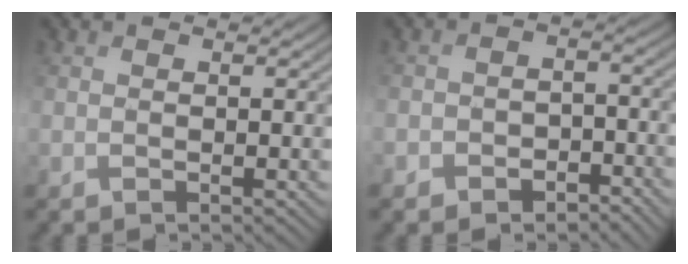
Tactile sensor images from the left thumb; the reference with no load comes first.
{"total": 3.8, "force": [-2.6, 2.3, 1.7], "torque": [-0.025, -0.002, -0.048]}